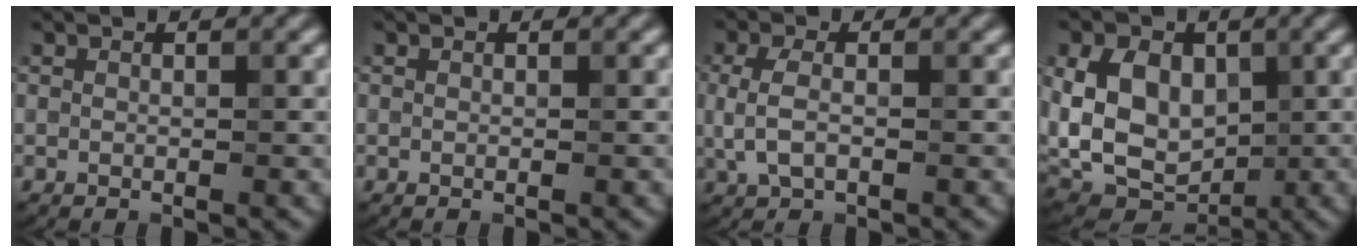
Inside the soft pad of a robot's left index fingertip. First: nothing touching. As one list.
[{"total": 0.0}, {"total": 2.9, "force": [0.0, 1.5, 2.4], "torque": [-0.060, -0.001, -0.002]}, {"total": 9.2, "force": [0.9, 6.7, 6.3], "torque": [-0.131, -0.006, 0.012]}]